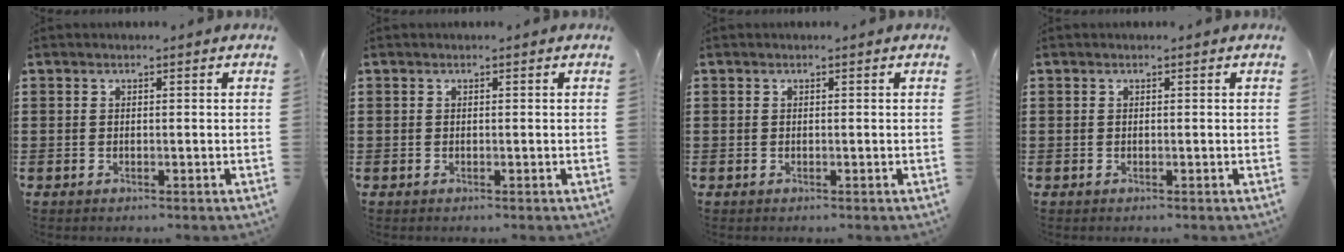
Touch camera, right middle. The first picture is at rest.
{"total": 0.0}
{"total": 0.0}
{"total": 0.0}